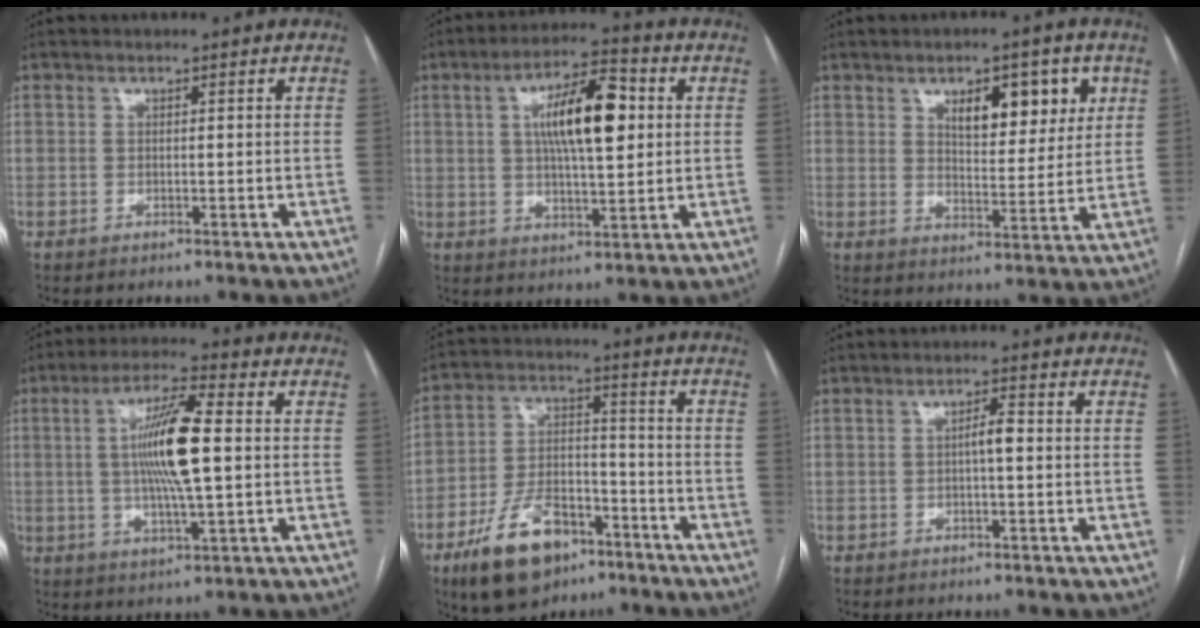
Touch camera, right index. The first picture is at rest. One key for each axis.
{"total": 11.9, "fx": 2.5, "fy": 3.2, "fz": 11.2, "tx": -0.198, "ty": 0.020, "tz": 0.040}
{"total": 9.3, "fx": 4.2, "fy": 3.9, "fz": 7.3, "tx": -0.100, "ty": 0.005, "tz": 0.066}
{"total": 11.7, "fx": 0.8, "fy": 1.3, "fz": 11.6, "tx": -0.216, "ty": 0.005, "tz": 0.013}
{"total": 13.7, "fx": -8.3, "fy": 7.0, "fz": 8.4, "tx": -0.162, "ty": 0.010, "tz": -0.143}
{"total": 2.4, "fx": -0.2, "fy": 0.4, "fz": 2.4, "tx": -0.039, "ty": 0.005, "tz": -0.004}